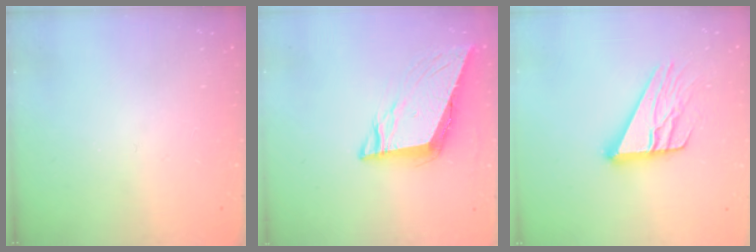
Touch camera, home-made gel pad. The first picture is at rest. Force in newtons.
{"total": 9.8, "press": 9.3, "slide": 3.1}
{"total": 15.4, "press": 15.3, "slide": 1.4}